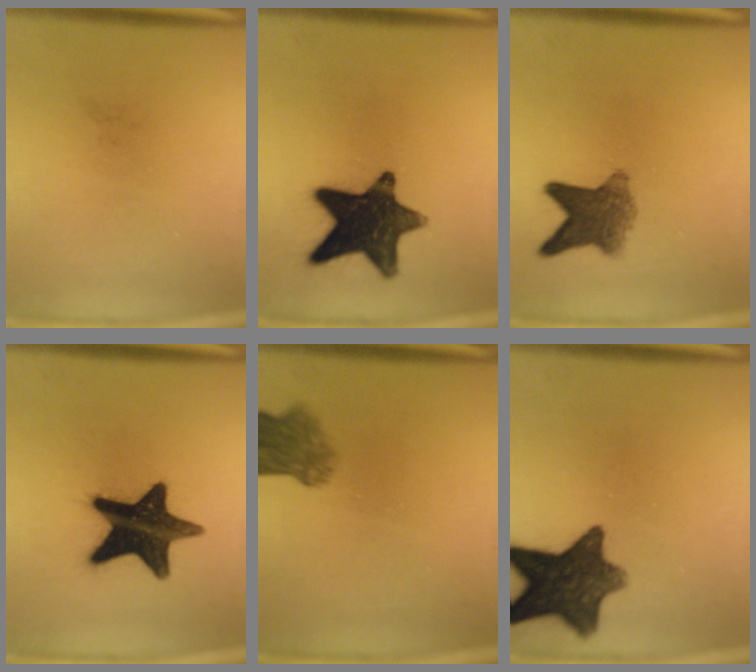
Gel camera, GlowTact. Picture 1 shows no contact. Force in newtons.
{"total": 15.4}
{"total": 6.4}
{"total": 17.5}
{"total": 5.4}
{"total": 12.4}